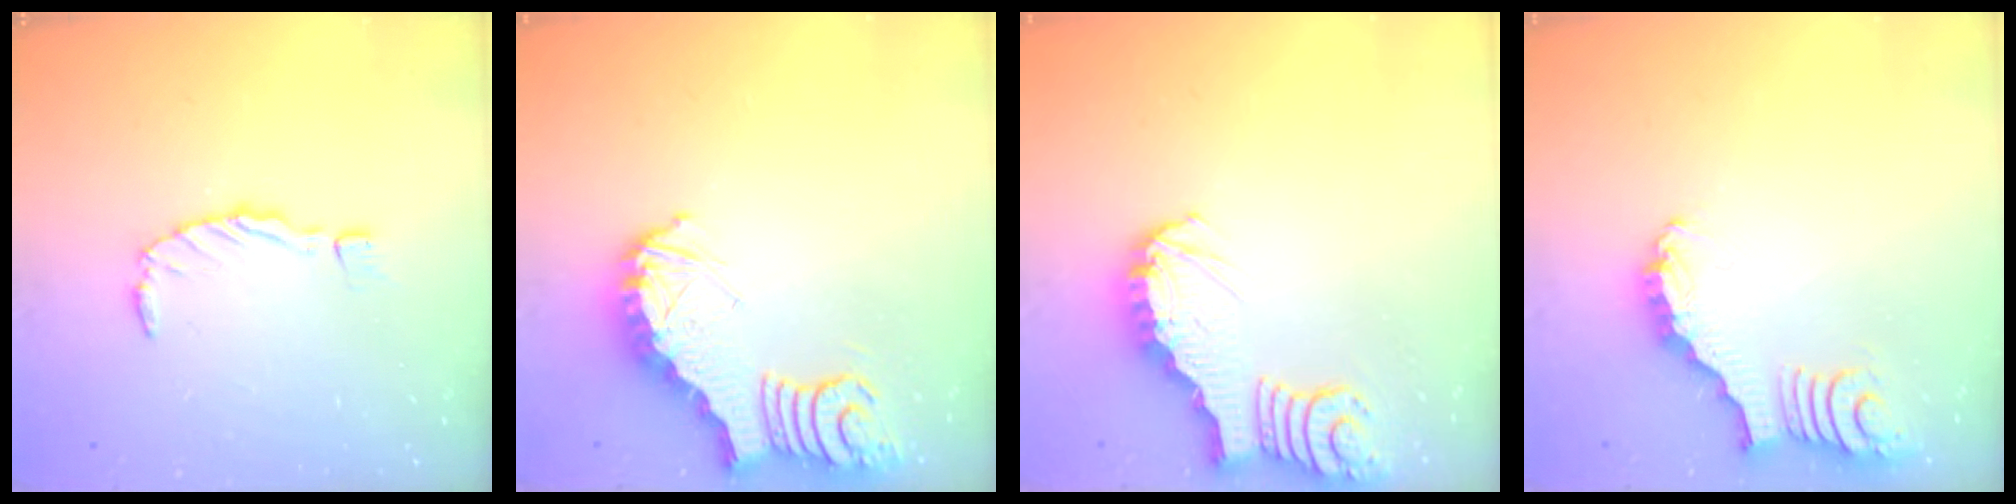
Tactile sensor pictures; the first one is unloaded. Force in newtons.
{"total": 4.9, "press": 4.8, "slide": 0.9}
{"total": 3.0, "press": 3.0, "slide": 0.2}
{"total": 2.2, "press": 2.2, "slide": 0.3}